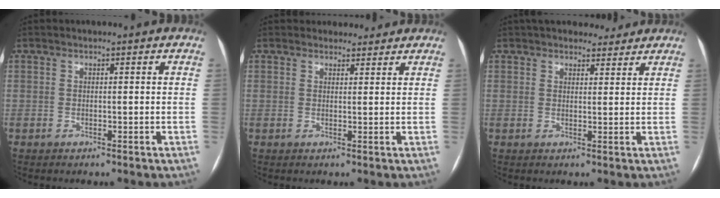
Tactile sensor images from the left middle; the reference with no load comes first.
{"total": 2.7, "force": [2.3, 1.3, 0.0], "torque": [0.004, 0.006, 0.027]}
{"total": 7.3, "force": [6.5, 2.6, 1.9], "torque": [-0.012, 0.013, 0.083]}